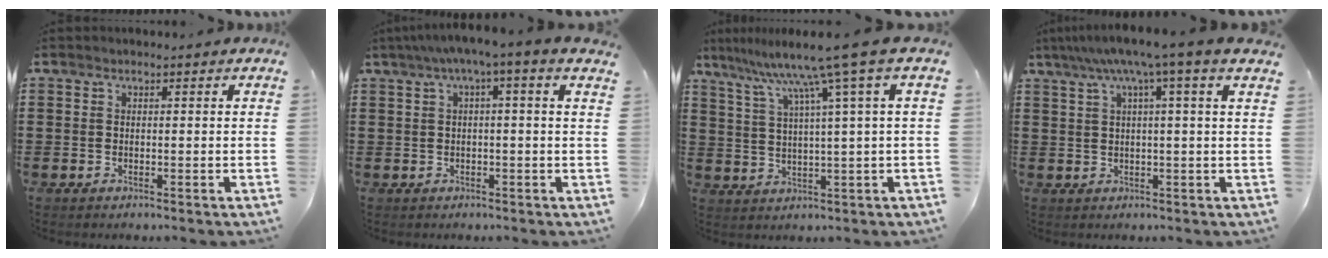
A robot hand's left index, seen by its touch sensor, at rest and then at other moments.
{"total": 2.6, "force": [0.0, -0.5, 2.5], "torque": [-0.045, -0.004, -0.005]}
{"total": 9.3, "force": [5.5, -1.9, 7.2], "torque": [-0.156, -0.026, 0.083]}
{"total": 5.9, "force": [3.2, -0.8, 4.9], "torque": [-0.105, -0.005, 0.051]}